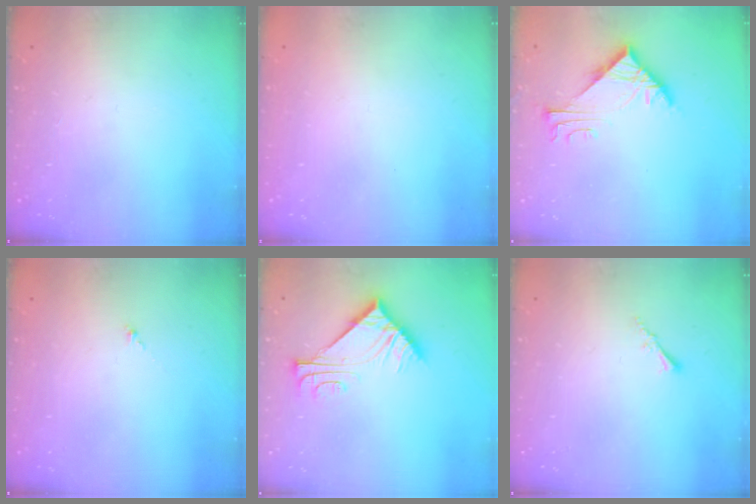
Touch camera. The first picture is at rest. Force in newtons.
{"total": 0.9, "press": 0.8, "slide": 0.3}
{"total": 5.6, "press": 5.6, "slide": 0.3}
{"total": 0.0}
{"total": 7.7, "press": 7.7, "slide": 0.1}
{"total": 1.5, "press": 1.5, "slide": 0.4}